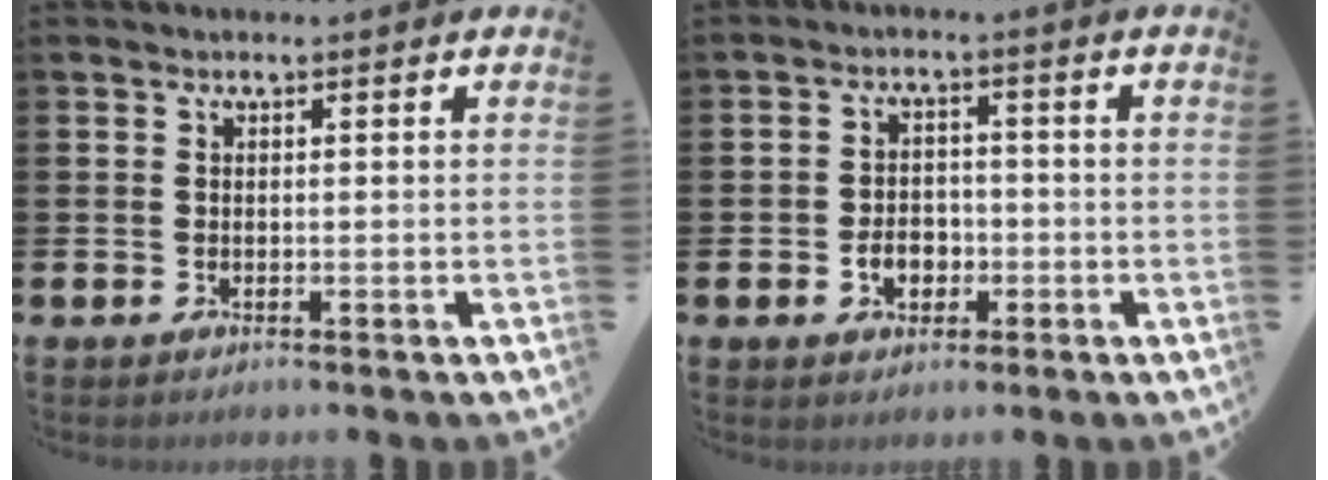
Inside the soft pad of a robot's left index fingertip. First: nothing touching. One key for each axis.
{"total": 3.7, "fx": -1.2, "fy": 2.7, "fz": 2.1, "tx": -0.021, "ty": -0.005, "tz": -0.030}